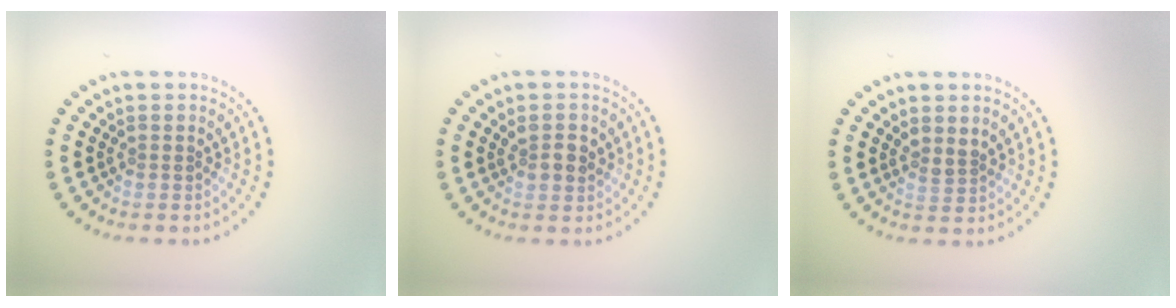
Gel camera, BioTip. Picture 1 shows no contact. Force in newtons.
{"total": 2.0, "press": 1.9, "slide": 0.6}
{"total": 1.5, "press": 1.1, "slide": 1.0}